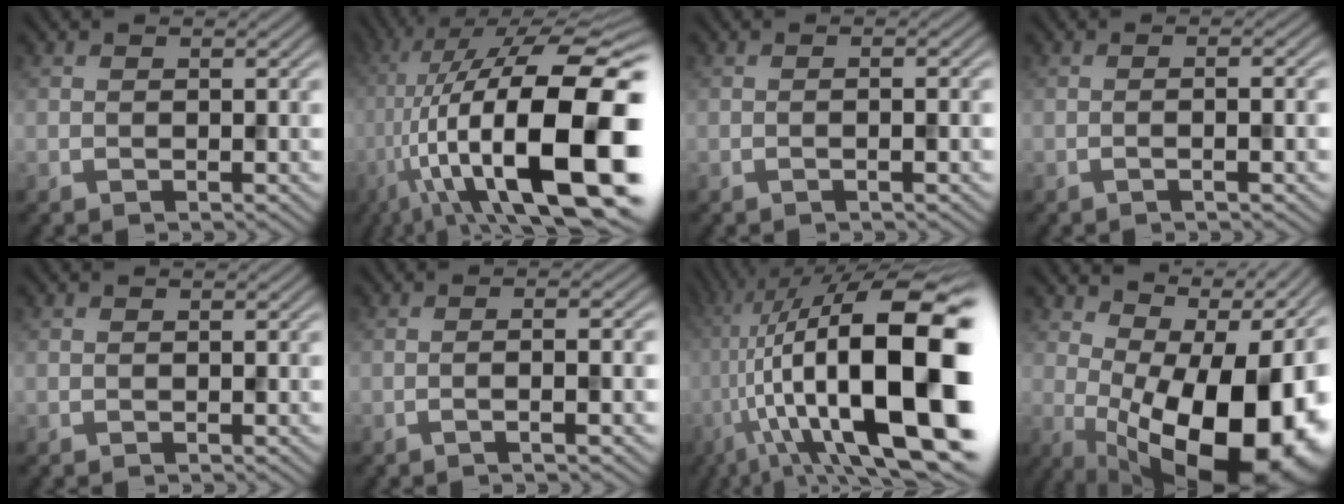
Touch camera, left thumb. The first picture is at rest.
{"total": 22.0, "force": [-3.6, 7.6, 20.3], "torque": [-0.338, 0.013, -0.056]}
{"total": 2.2, "force": [-0.6, 0.3, 2.1], "torque": [-0.033, 0.004, -0.014]}
{"total": 3.2, "force": [-0.9, 0.5, 3.0], "torque": [-0.043, 0.006, -0.020]}
{"total": 0.0}
{"total": 4.1, "force": [-1.2, 0.8, 3.8], "torque": [-0.055, 0.008, -0.026]}
{"total": 21.9, "force": [-1.1, 8.0, 20.3], "torque": [-0.351, 0.025, -0.014]}
{"total": 19.0, "force": [-1.2, 9.7, 16.4], "torque": [-0.168, -0.007, -0.005]}